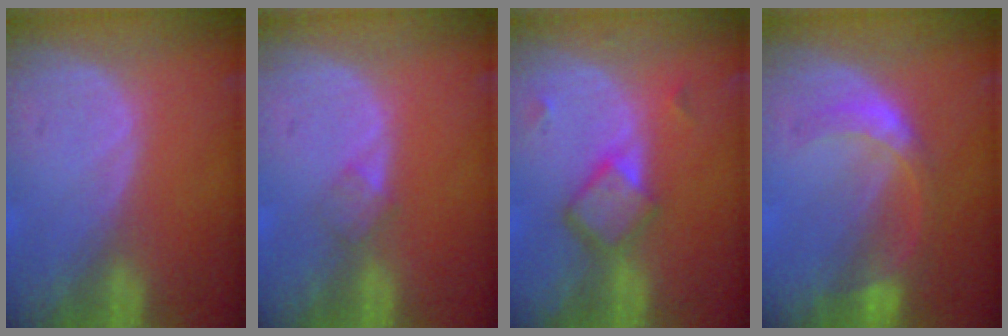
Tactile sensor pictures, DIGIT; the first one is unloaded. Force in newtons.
{"total": 1.8, "press": 1.8, "slide": 0.2}
{"total": 5.8, "press": 5.1, "slide": 2.8}
{"total": 5.5, "press": 5.2, "slide": 2.0}